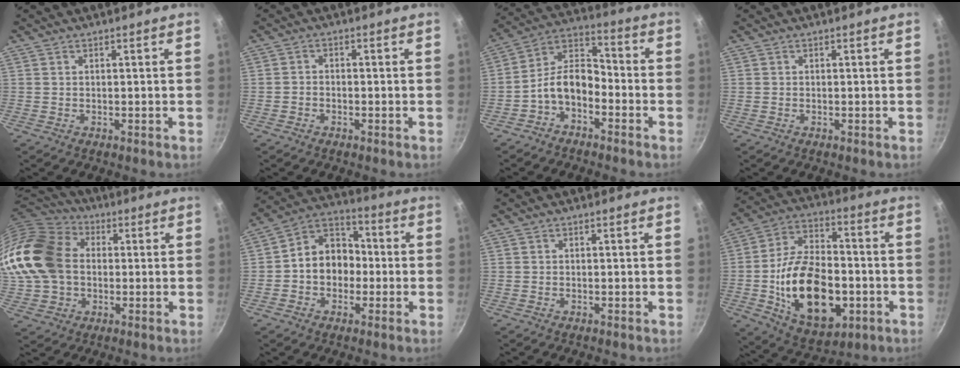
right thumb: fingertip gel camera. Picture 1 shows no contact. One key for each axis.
{"total": 1.5, "fx": -1.1, "fy": 0.9, "fz": 0.6, "tx": -0.013, "ty": 0.010, "tz": -0.023}
{"total": 9.5, "fx": -4.1, "fy": 5.9, "fz": 6.2, "tx": -0.097, "ty": 0.063, "tz": -0.091}
{"total": 0.0}
{"total": 24.9, "fx": 2.2, "fy": 18.8, "fz": 16.2, "tx": -0.354, "ty": 0.045, "tz": 0.037}
{"total": 11.1, "fx": -1.2, "fy": 9.0, "fz": 6.5, "tx": -0.053, "ty": 0.038, "tz": -0.036}
{"total": 0.0}
{"total": 23.0, "fx": -4.7, "fy": 13.8, "fz": 17.8, "tx": -0.281, "ty": 0.026, "tz": -0.069}